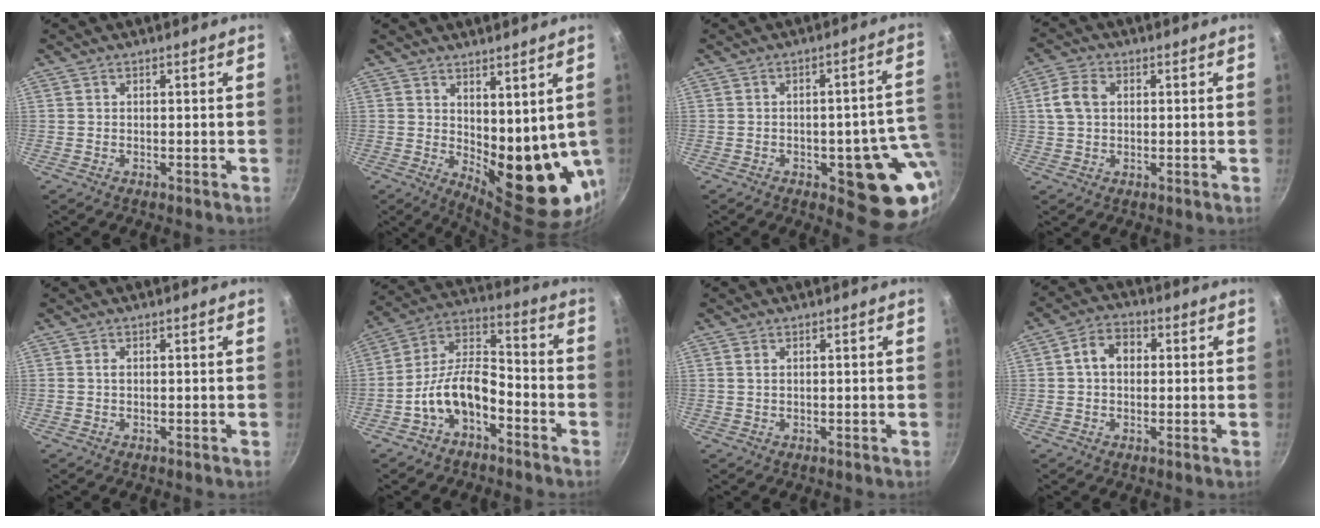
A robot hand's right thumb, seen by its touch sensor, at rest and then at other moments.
{"total": 12.8, "force": [3.0, 6.0, 11.0], "torque": [-0.123, -0.047, 0.061]}
{"total": 15.5, "force": [-2.9, 7.0, 13.5], "torque": [-0.102, 0.007, -0.034]}
{"total": 5.5, "force": [1.0, 4.0, 3.7], "torque": [-0.063, 0.011, 0.013]}
{"total": 0.7, "force": [0.1, 0.5, 0.5], "torque": [-0.008, 0.003, 0.001]}
{"total": 11.9, "force": [-5.6, 6.4, 8.2], "torque": [-0.132, 0.068, -0.114]}
{"total": 0.9, "force": [0.3, 0.6, 0.7], "torque": [-0.011, 0.002, 0.005]}
{"total": 6.2, "force": [0.8, 4.7, 4.0], "torque": [-0.046, 0.016, 0.001]}